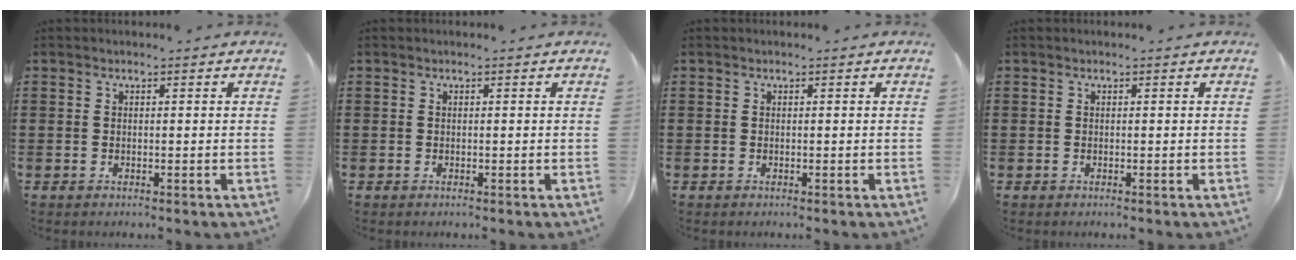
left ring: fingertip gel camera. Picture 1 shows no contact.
{"total": 0.0}
{"total": 0.0}
{"total": 0.0}